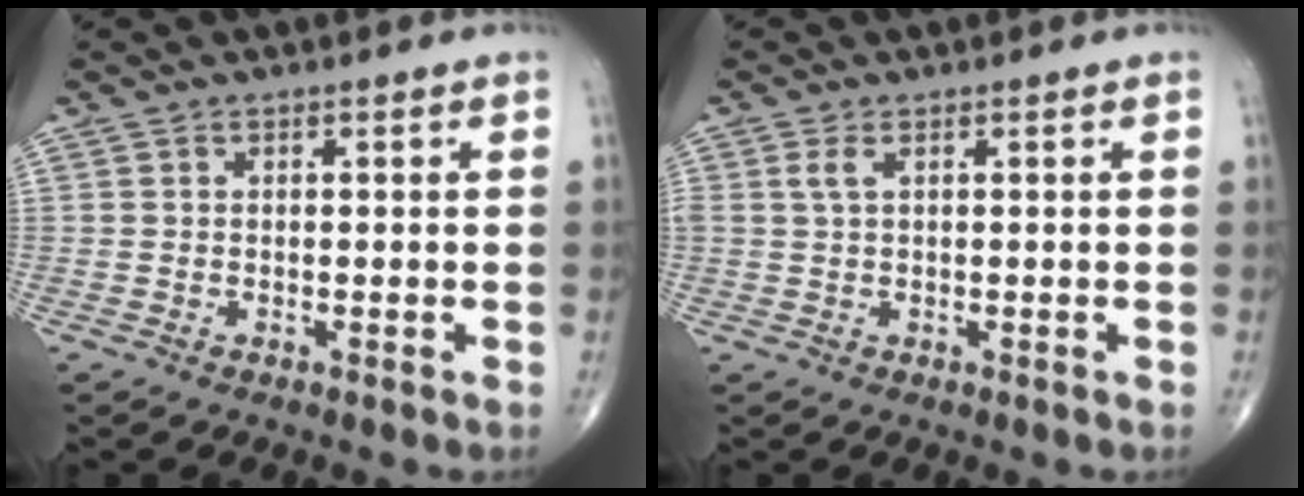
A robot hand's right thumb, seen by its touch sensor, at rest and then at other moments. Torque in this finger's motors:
{"motor_torque": [-0.34, -0.25, 0.40, 0.16, 0.02]}